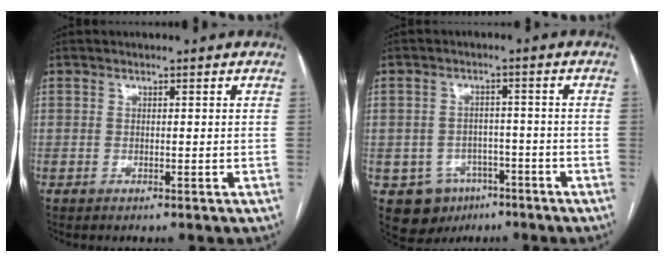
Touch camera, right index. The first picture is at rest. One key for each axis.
{"total": 7.0, "fx": -3.6, "fy": 5.9, "fz": 1.4, "tx": -0.019, "ty": 0.012, "tz": -0.042}